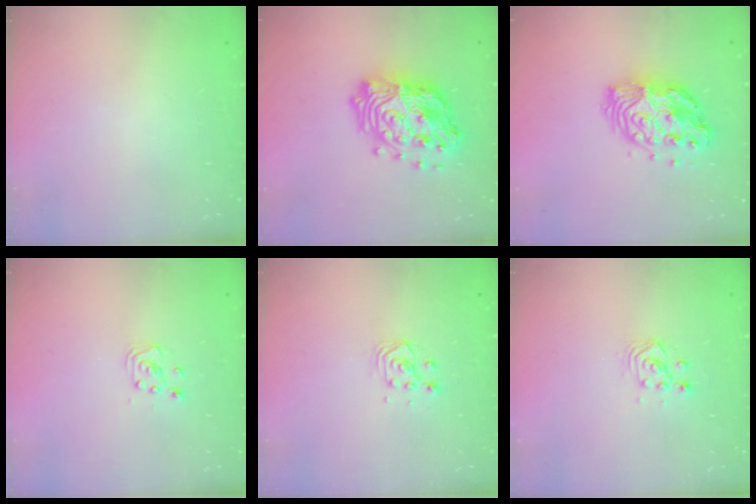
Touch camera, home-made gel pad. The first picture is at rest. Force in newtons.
{"total": 20.7, "press": 20.7, "slide": 1.9}
{"total": 12.8, "press": 12.8, "slide": 0.9}
{"total": 3.6, "press": 3.6, "slide": 0.3}
{"total": 4.3, "press": 4.3, "slide": 0.6}
{"total": 3.3, "press": 3.1, "slide": 1.1}